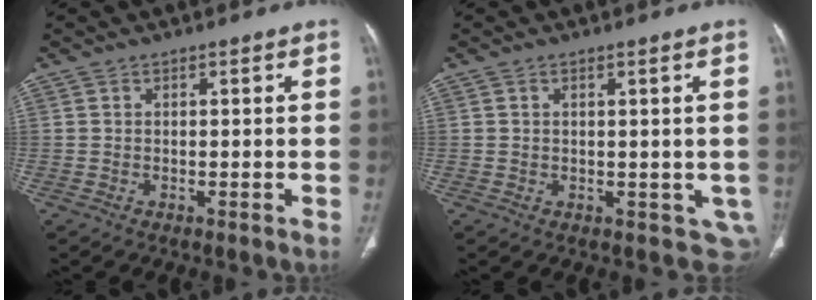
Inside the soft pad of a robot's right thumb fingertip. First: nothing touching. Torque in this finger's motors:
{"motor_torque": [-0.14, -0.34, -0.52, 0.06, -0.02]}